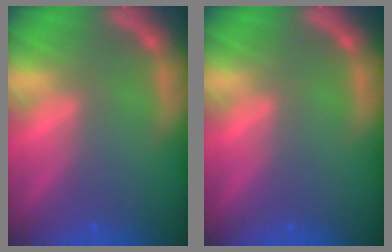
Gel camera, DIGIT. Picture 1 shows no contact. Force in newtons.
{"total": 0.0}